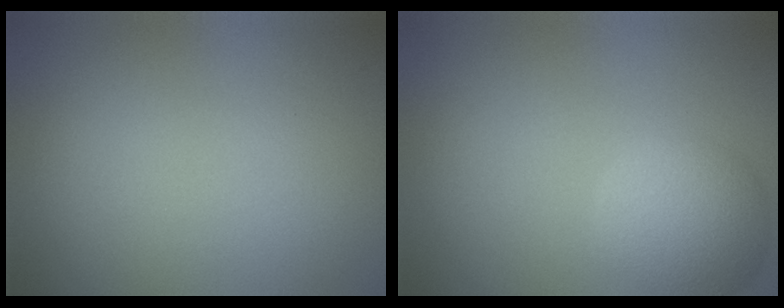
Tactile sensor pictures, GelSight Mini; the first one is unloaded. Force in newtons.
{"total": 4.1, "press": 4.1, "slide": 0.4}